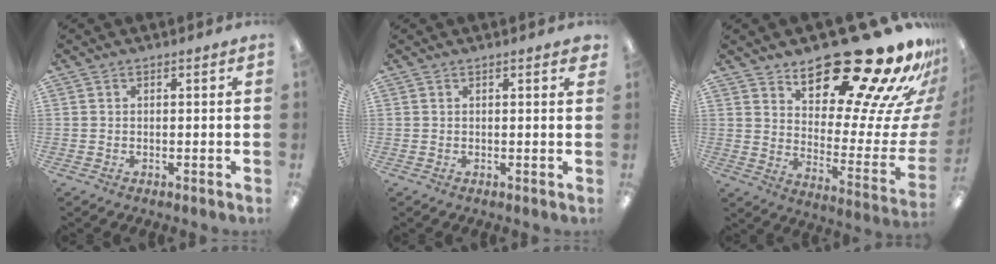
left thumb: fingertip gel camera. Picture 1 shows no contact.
{"total": 0.6, "force": [0.5, 0.0, 0.3], "torque": [-0.001, -0.002, 0.007]}
{"total": 26.3, "force": [20.5, 8.2, 14.4], "torque": [-0.180, -0.154, 0.329]}